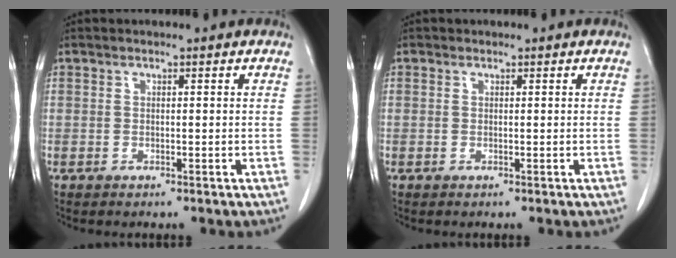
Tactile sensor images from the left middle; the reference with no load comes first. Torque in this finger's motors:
{"motor_torque": [-0.07, 0.08, -0.06, 0.00]}